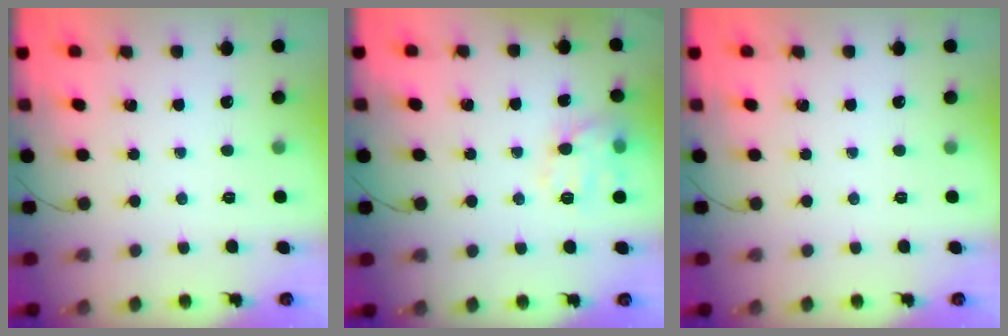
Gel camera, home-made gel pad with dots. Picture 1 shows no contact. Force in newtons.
{"total": 11.5, "press": 11.4, "slide": 0.5}
{"total": 0.0}